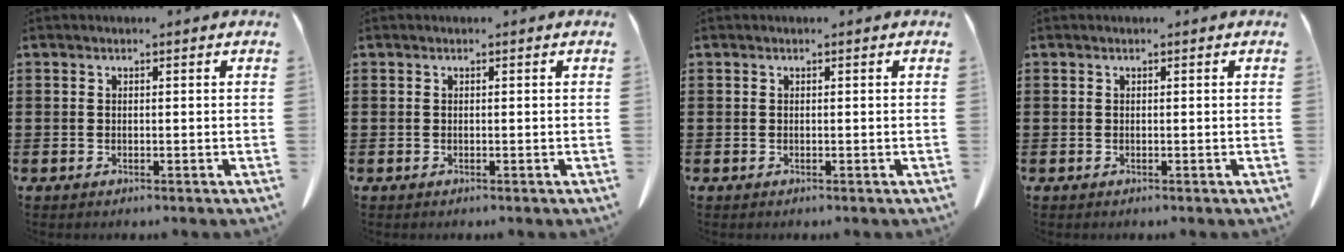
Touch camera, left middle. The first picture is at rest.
{"total": 0.0}
{"total": 0.0}
{"total": 0.0}